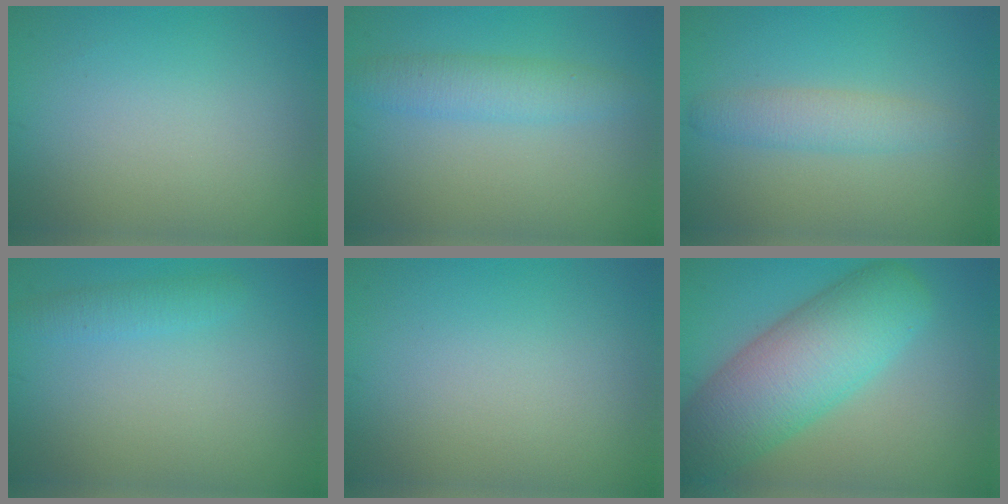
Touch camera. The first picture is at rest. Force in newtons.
{"total": 2.9, "press": 2.9, "slide": 0.1}
{"total": 2.5, "press": 2.5, "slide": 0.2}
{"total": 1.6, "press": 1.6, "slide": 0.0}
{"total": 0.0}
{"total": 9.5, "press": 9.5, "slide": 0.3}